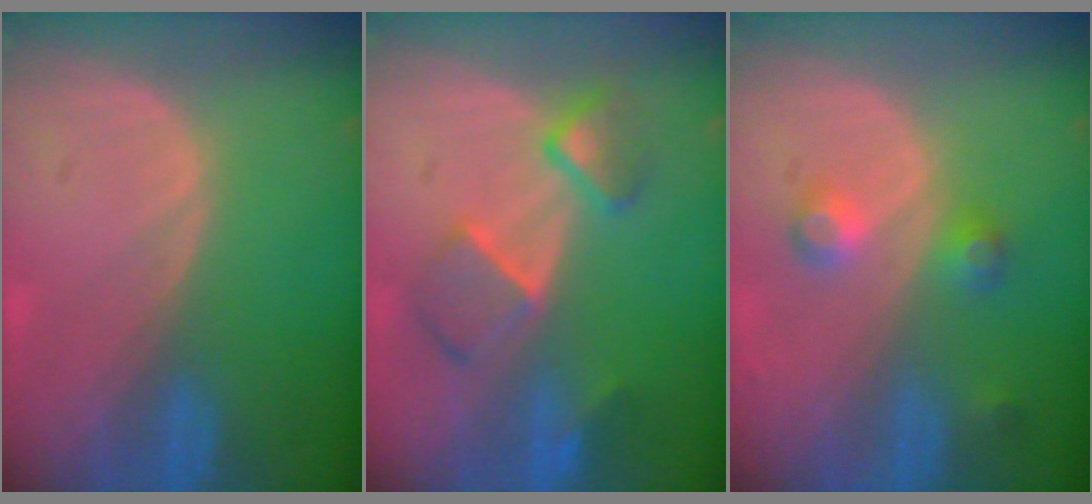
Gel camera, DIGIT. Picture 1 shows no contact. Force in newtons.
{"total": 6.2, "press": 6.1, "slide": 0.3}
{"total": 3.8, "press": 3.8, "slide": 0.1}